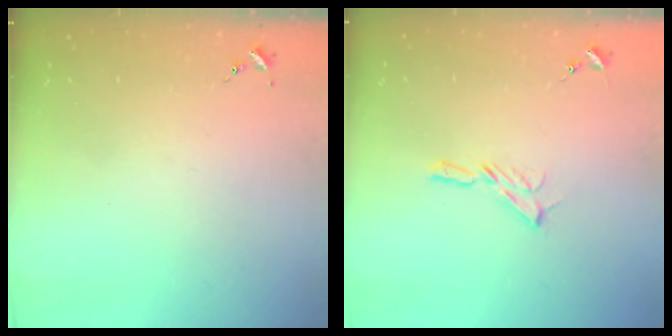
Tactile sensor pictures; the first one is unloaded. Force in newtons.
{"total": 5.9, "press": 5.9, "slide": 0.5}